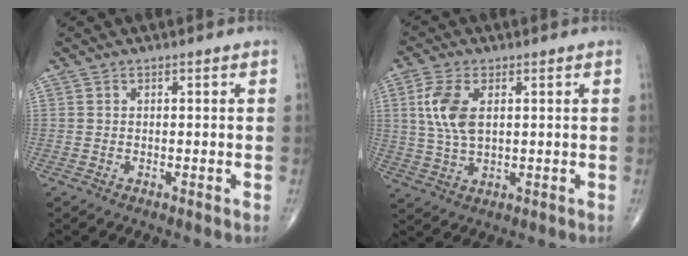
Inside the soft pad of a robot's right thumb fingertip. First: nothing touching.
{"total": 8.1, "force": [1.9, 4.2, 6.6], "torque": [-0.149, -0.002, 0.040]}